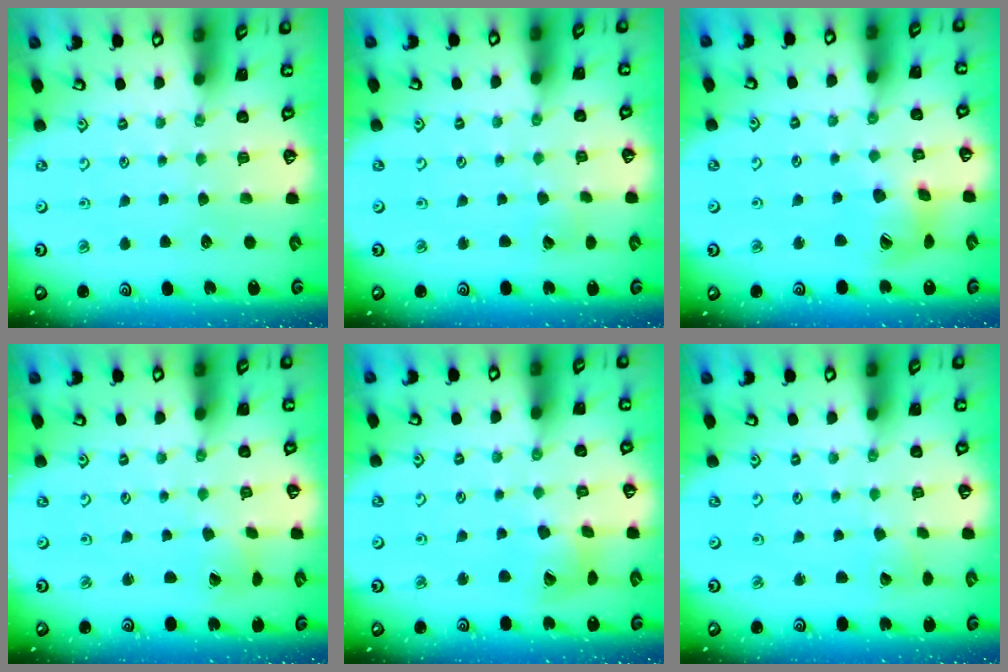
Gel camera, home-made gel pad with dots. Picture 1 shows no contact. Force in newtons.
{"total": 2.8, "press": 2.8, "slide": 0.2}
{"total": 11.9, "press": 11.8, "slide": 1.4}
{"total": 1.2, "press": 1.2, "slide": 0.2}
{"total": 11.7, "press": 11.6, "slide": 1.6}
{"total": 2.2, "press": 2.2, "slide": 0.2}